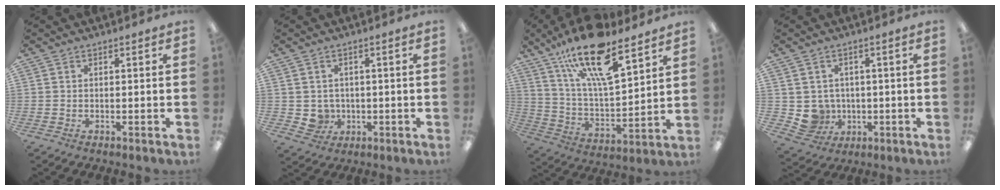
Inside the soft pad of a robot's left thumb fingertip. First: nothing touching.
{"total": 3.8, "force": [0.4, 3.7, 0.9], "torque": [-0.023, 0.002, 0.008]}
{"total": 21.0, "force": [14.1, 6.9, 13.9], "torque": [-0.242, -0.075, 0.239]}
{"total": 6.1, "force": [0.6, 5.9, 1.1], "torque": [-0.044, -0.003, 0.022]}